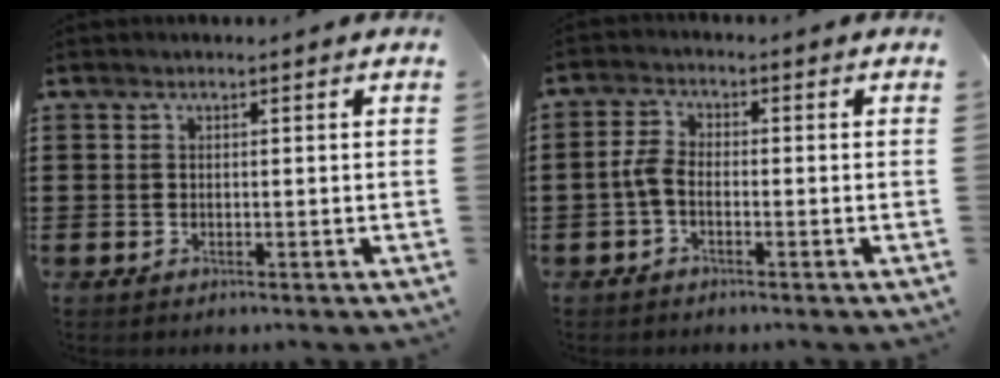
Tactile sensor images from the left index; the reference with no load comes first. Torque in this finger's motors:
{"motor_torque": [0.53, 0.64, 0.01, 0.05]}